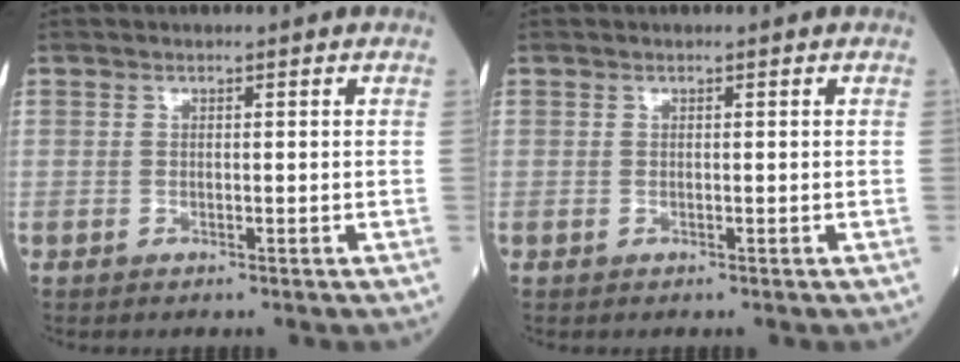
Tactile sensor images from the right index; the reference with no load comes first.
{"total": 0.0}